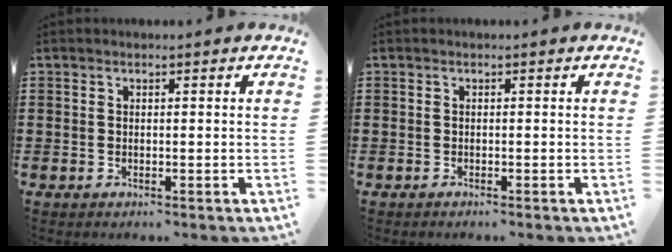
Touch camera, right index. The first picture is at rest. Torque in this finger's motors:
{"motor_torque": [0.83, 1.23, 0.02, 0.02]}